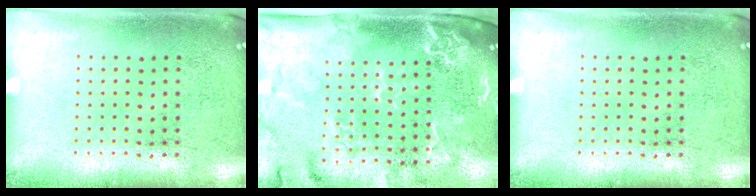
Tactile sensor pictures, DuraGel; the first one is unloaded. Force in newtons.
{"total": 2.9, "press": 2.4, "slide": 1.6}
{"total": 0.0}